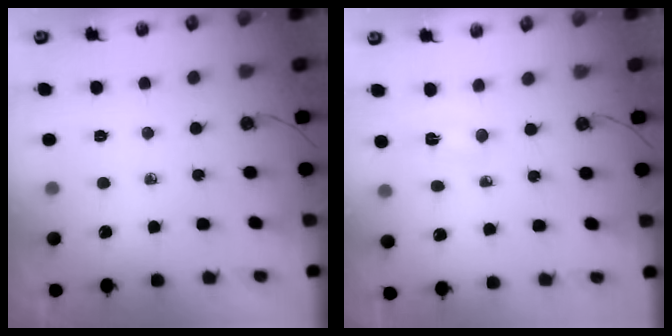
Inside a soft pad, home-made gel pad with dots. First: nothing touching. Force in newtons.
{"total": 2.0, "press": 1.5, "slide": 1.3}